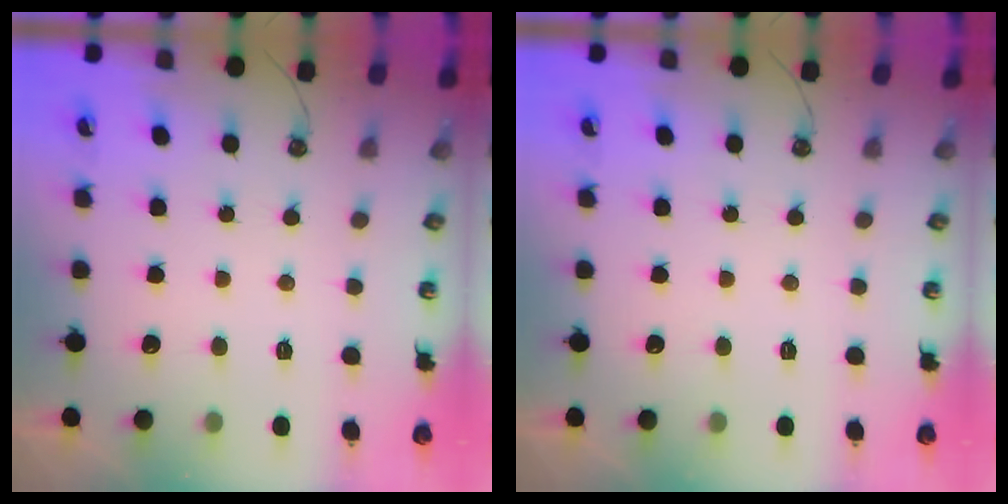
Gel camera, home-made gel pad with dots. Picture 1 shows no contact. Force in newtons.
{"total": 0.0}